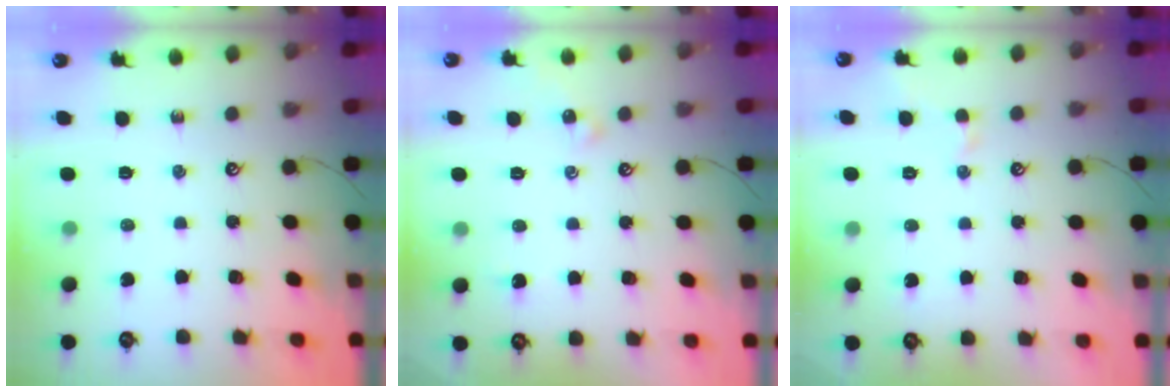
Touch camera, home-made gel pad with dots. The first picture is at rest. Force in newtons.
{"total": 2.2, "press": 2.1, "slide": 0.5}
{"total": 0.5, "press": 0.5, "slide": 0.2}